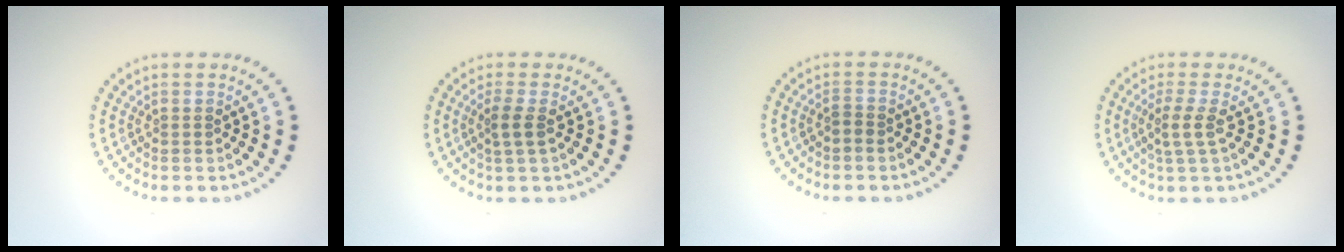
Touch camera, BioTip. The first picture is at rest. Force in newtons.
{"total": 1.7, "press": 1.4, "slide": 1.0}
{"total": 0.7, "press": 0.5, "slide": 0.5}
{"total": 2.1, "press": 1.5, "slide": 1.4}